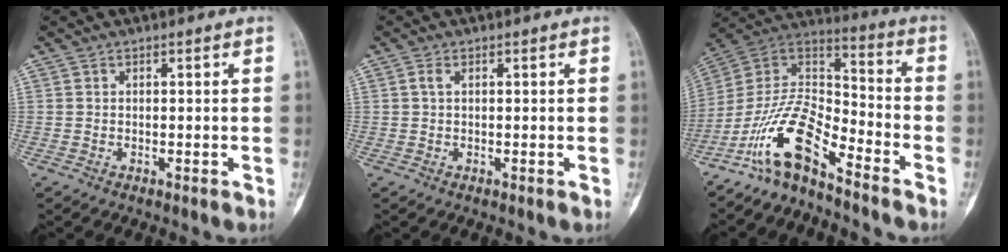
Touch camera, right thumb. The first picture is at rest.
{"total": 1.1, "force": [0.3, 0.5, 0.9], "torque": [-0.024, 0.005, 0.006]}
{"total": 14.0, "force": [-10.0, 4.5, 8.8], "torque": [-0.160, 0.094, -0.196]}